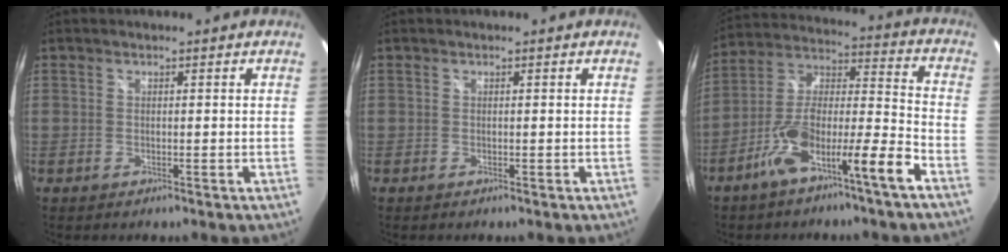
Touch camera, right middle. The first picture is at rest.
{"total": 0.0}
{"total": 13.3, "force": [-8.1, 0.8, 10.5], "torque": [-0.189, 0.008, -0.144]}